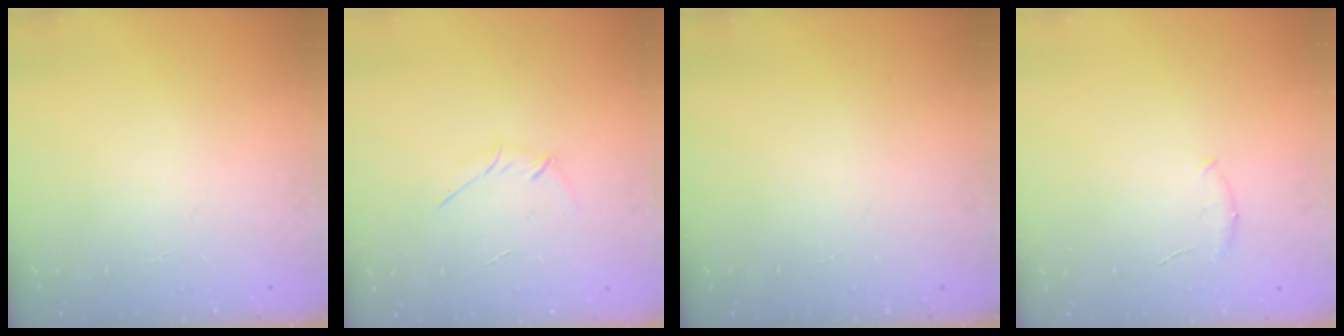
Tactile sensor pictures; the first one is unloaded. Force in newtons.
{"total": 3.3, "press": 3.2, "slide": 0.9}
{"total": 0.0}
{"total": 5.5, "press": 5.4, "slide": 1.3}